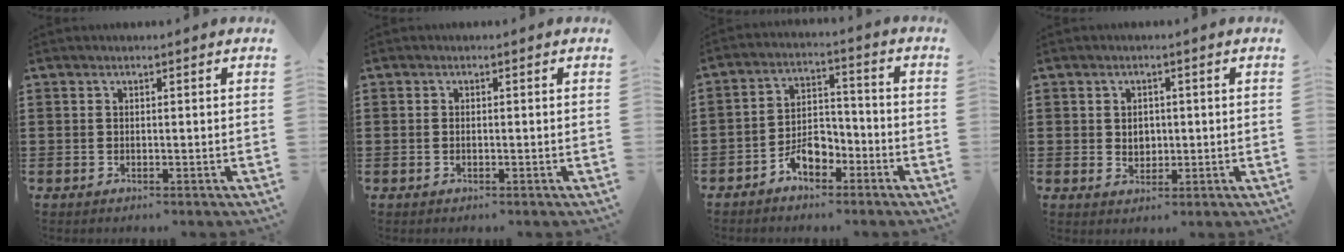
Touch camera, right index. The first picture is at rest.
{"total": 0.6, "force": [-0.1, 0.1, 0.6], "torque": [-0.016, -0.005, 0.000]}
{"total": 5.7, "force": [-3.6, 3.2, 3.0], "torque": [-0.062, 0.013, -0.070]}
{"total": 2.2, "force": [0.1, 1.8, 1.2], "torque": [-0.021, 0.004, -0.002]}